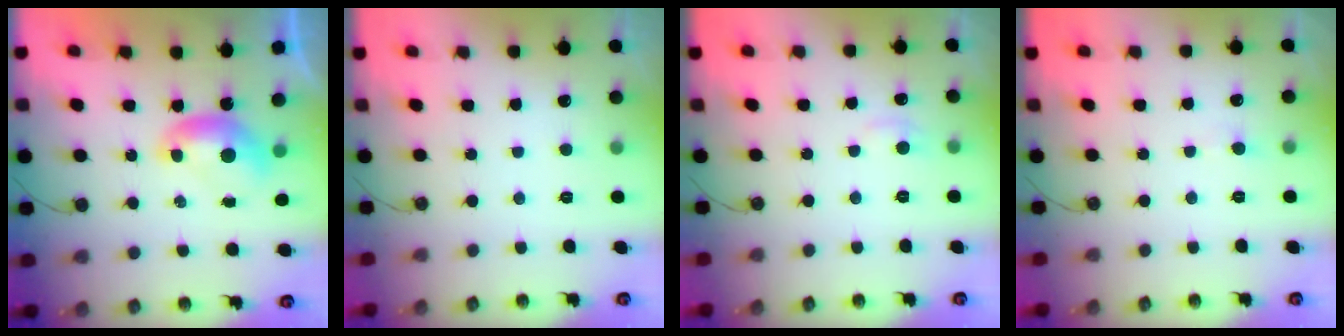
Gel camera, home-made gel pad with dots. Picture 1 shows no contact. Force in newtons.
{"total": 2.7, "press": 2.7, "slide": 0.3}
{"total": 1.8, "press": 1.7, "slide": 0.7}
{"total": 0.9, "press": 0.7, "slide": 0.5}